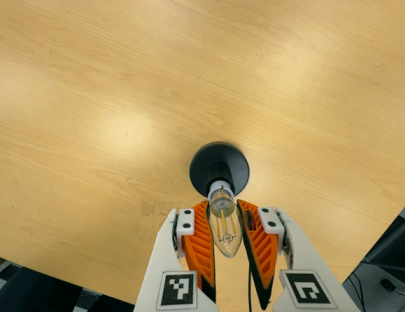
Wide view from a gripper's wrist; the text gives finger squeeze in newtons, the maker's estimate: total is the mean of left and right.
{"total": 21.5, "left": 21.0, "right": 22.0}